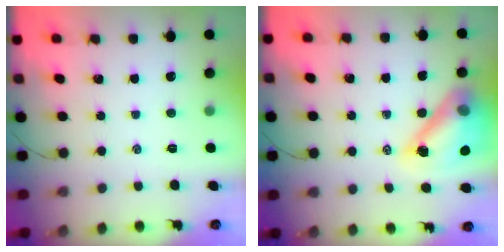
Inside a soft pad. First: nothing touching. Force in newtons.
{"total": 14.7, "press": 14.0, "slide": 4.3}